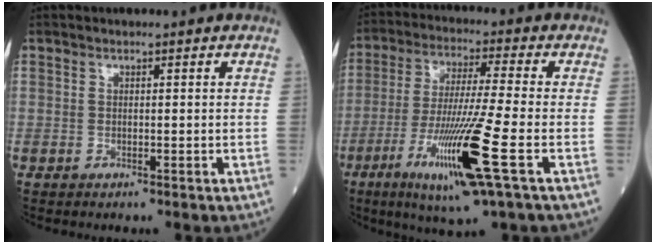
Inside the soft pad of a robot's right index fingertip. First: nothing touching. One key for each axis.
{"total": 14.5, "fx": -5.6, "fy": -0.6, "fz": 13.4, "tx": -0.265, "ty": -0.030, "tz": -0.105}